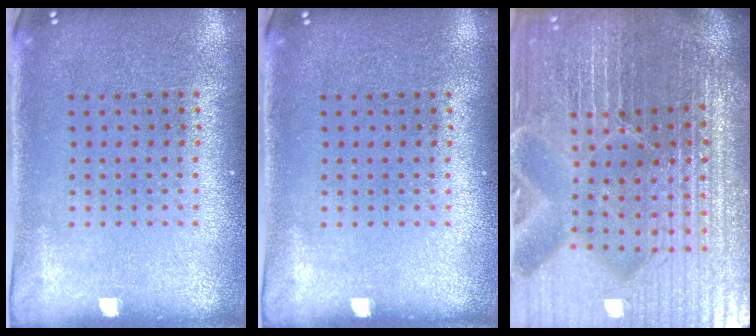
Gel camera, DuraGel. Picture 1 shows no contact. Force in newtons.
{"total": 0.0}
{"total": 6.5, "press": 5.8, "slide": 2.9}